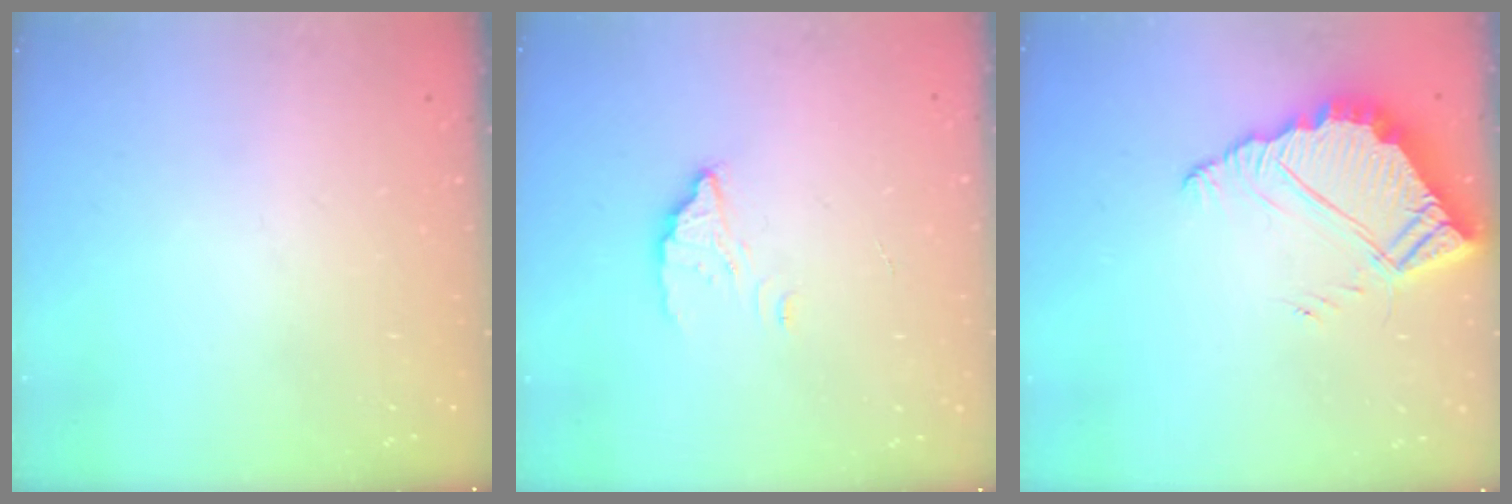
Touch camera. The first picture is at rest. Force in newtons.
{"total": 2.6, "press": 2.6, "slide": 0.2}
{"total": 7.4, "press": 7.3, "slide": 0.6}